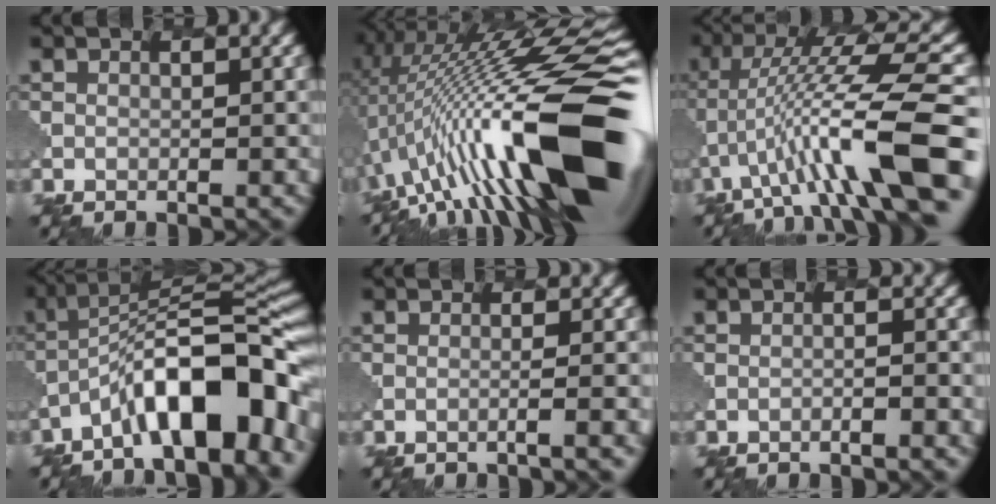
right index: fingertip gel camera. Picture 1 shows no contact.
{"total": 18.2, "force": [-0.2, 5.1, 17.5], "torque": [-0.268, 0.032, -0.011]}
{"total": 10.6, "force": [-2.5, 2.0, 10.1], "torque": [-0.162, 0.027, -0.040]}
{"total": 12.1, "force": [-5.9, 3.8, 9.8], "torque": [-0.152, 0.014, -0.095]}
{"total": 2.2, "force": [-0.8, 0.6, 2.0], "torque": [-0.012, 0.004, -0.028]}
{"total": 1.2, "force": [-0.9, 0.2, 0.8], "torque": [-0.011, 0.012, -0.023]}